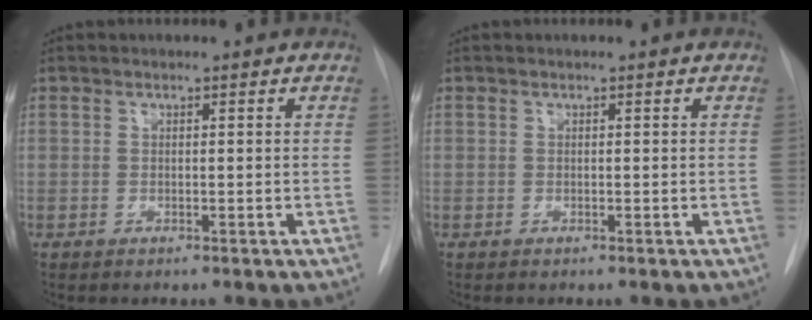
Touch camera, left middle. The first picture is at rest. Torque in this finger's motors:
{"motor_torque": [0.27, -0.21, 0.02, 0.01]}